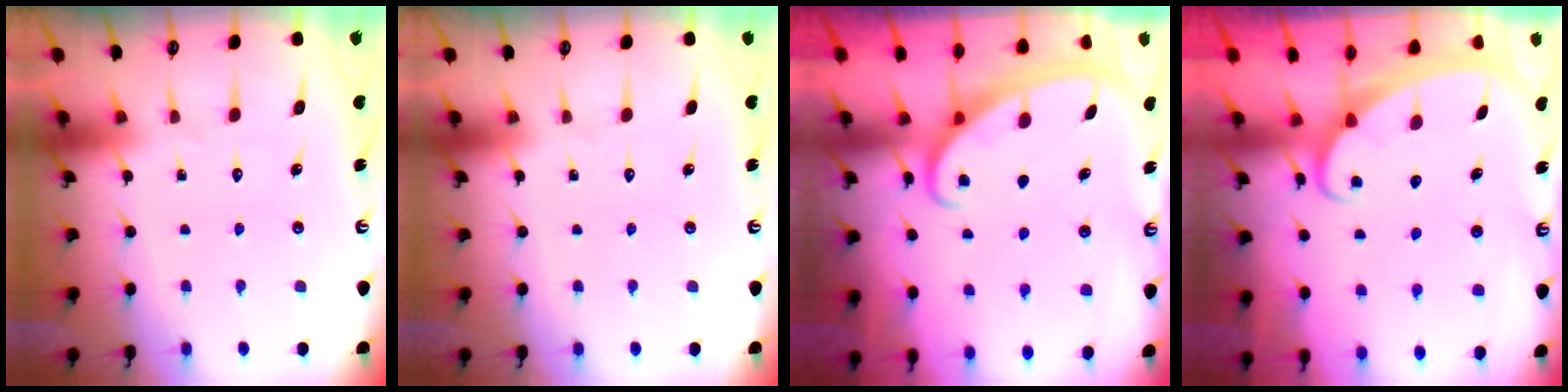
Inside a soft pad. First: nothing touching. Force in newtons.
{"total": 0.0}
{"total": 2.6, "press": 2.6, "slide": 0.4}
{"total": 2.4, "press": 2.4, "slide": 0.3}